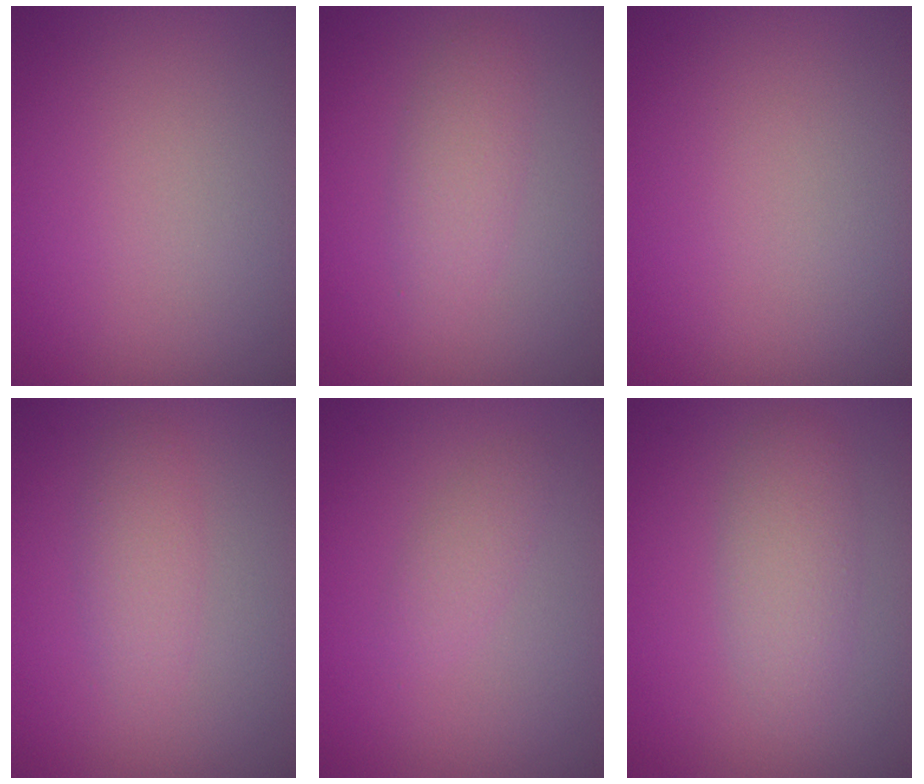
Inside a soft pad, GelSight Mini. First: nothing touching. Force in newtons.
{"total": 2.1, "press": 2.1, "slide": 0.1}
{"total": 0.0}
{"total": 2.0, "press": 2.0, "slide": 0.1}
{"total": 1.3, "press": 1.3, "slide": 0.1}
{"total": 2.9, "press": 2.9, "slide": 0.2}